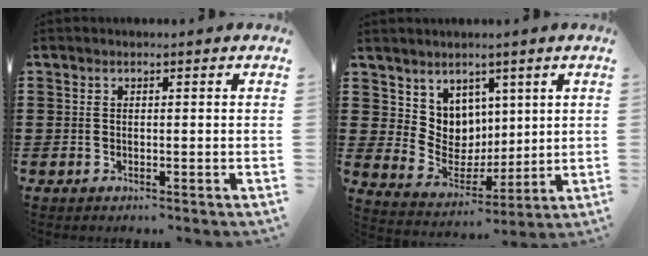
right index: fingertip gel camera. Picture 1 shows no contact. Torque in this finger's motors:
{"motor_torque": [0.73, 0.89, 0.09, 0.04]}